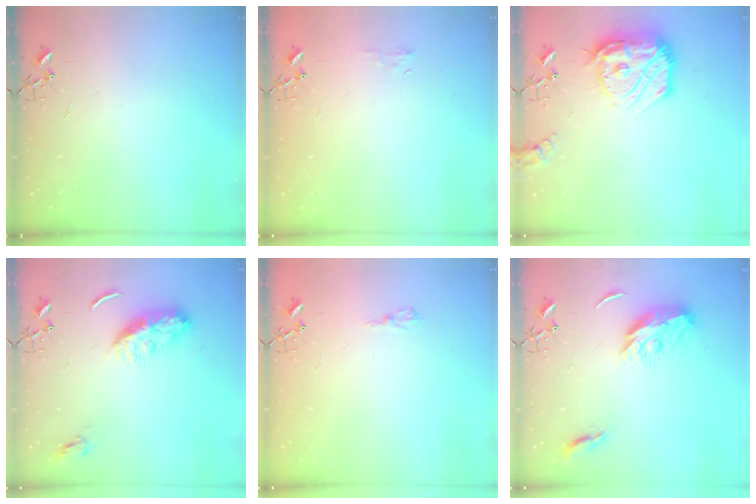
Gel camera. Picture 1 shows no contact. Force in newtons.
{"total": 4.1, "press": 4.0, "slide": 0.6}
{"total": 19.7, "press": 19.6, "slide": 1.8}
{"total": 10.8, "press": 10.8, "slide": 0.2}
{"total": 6.5, "press": 6.5, "slide": 0.6}
{"total": 11.1, "press": 11.0, "slide": 0.8}